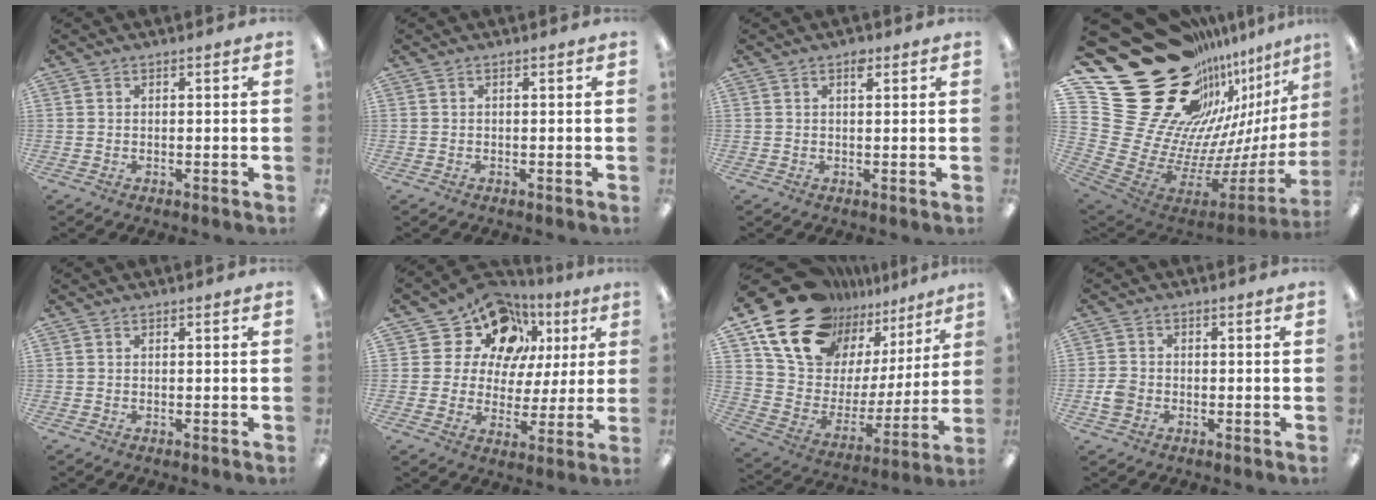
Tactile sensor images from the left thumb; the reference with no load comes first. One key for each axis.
{"total": 0.0}
{"total": 2.1, "fx": 1.2, "fy": 1.0, "fz": 1.4, "tx": -0.015, "ty": -0.004, "tz": 0.018}
{"total": 39.3, "fx": 19.3, "fy": 25.2, "fz": 23.1, "tx": -0.318, "ty": -0.214, "tz": 0.459}
{"total": 0.0}
{"total": 15.8, "fx": 9.2, "fy": 11.4, "fz": 6.1, "tx": -0.124, "ty": -0.042, "tz": 0.175}
{"total": 21.9, "fx": 16.7, "fy": 11.9, "fz": 7.8, "tx": -0.154, "ty": -0.110, "tz": 0.314}
{"total": 3.7, "fx": -1.2, "fy": 3.1, "fz": 1.6, "tx": -0.025, "ty": 0.008, "tz": -0.020}